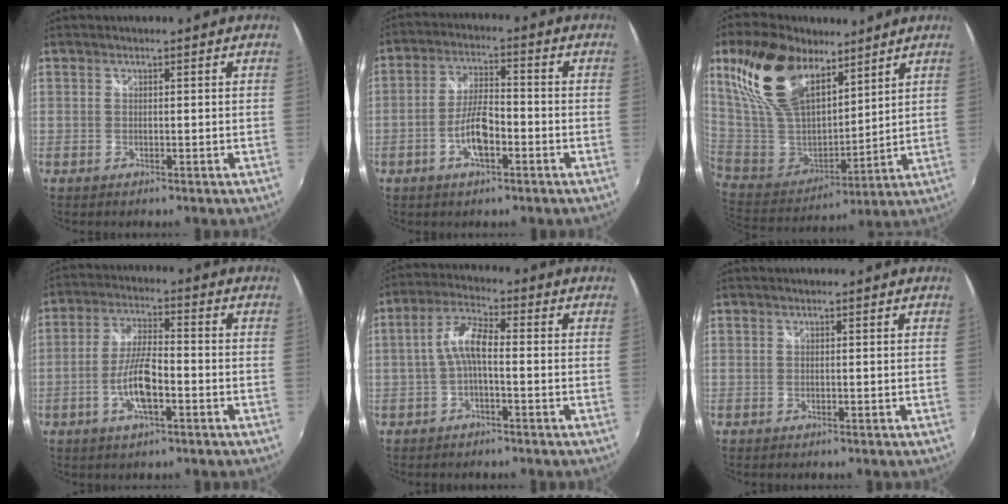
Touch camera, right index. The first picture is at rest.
{"total": 7.3, "force": [-3.0, 2.5, 6.2], "torque": [-0.125, 0.006, -0.053]}
{"total": 22.3, "force": [13.8, 12.1, 12.8], "torque": [-0.285, 0.043, 0.278]}
{"total": 8.6, "force": [-3.1, 2.4, 7.7], "torque": [-0.155, 0.002, -0.058]}
{"total": 5.8, "force": [-1.1, 1.8, 5.4], "torque": [-0.117, 0.017, -0.025]}
{"total": 0.0}